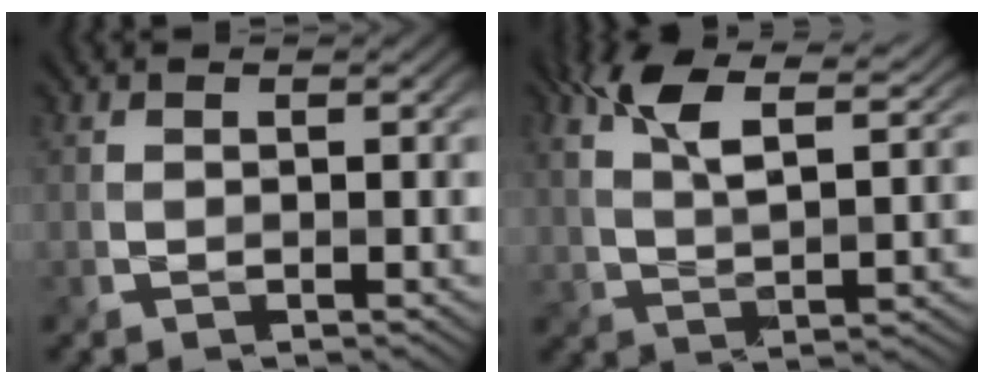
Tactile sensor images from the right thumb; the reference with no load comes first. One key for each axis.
{"total": 9.6, "fx": 5.3, "fy": 3.3, "fz": 7.2, "tx": -0.159, "ty": 0.012, "tz": 0.097}